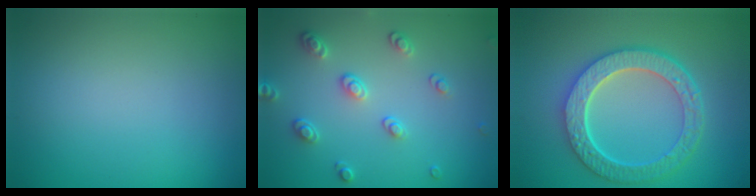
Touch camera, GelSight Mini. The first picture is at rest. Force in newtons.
{"total": 2.6, "press": 2.5, "slide": 0.8}
{"total": 6.8, "press": 5.3, "slide": 4.3}